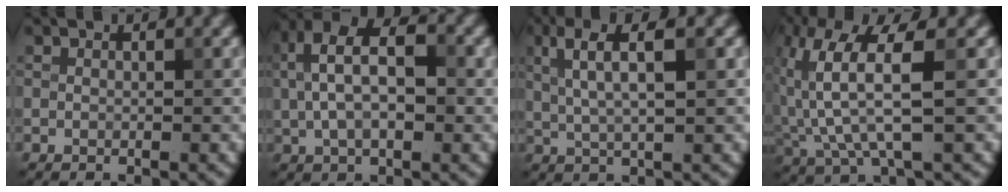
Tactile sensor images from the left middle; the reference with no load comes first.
{"total": 7.6, "force": [1.6, 4.2, 6.1], "torque": [-0.123, 0.024, 0.025]}
{"total": 5.0, "force": [1.8, 1.2, 4.5], "torque": [-0.088, 0.003, 0.034]}
{"total": 6.3, "force": [1.2, 1.6, 5.9], "torque": [-0.137, 0.003, 0.025]}